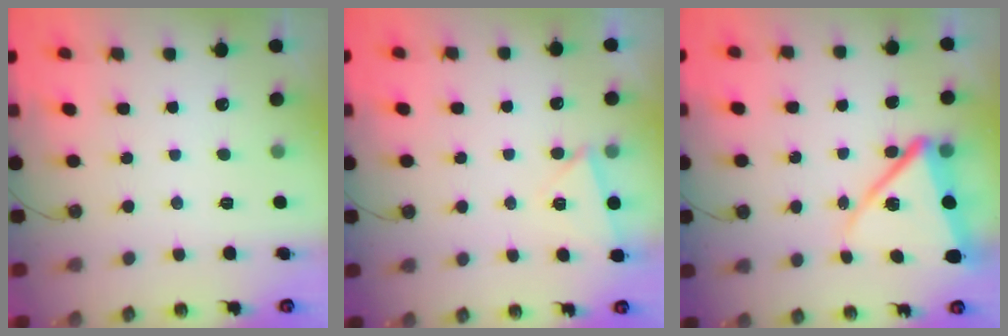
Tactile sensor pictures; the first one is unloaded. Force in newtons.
{"total": 3.6, "press": 2.7, "slide": 2.4}
{"total": 13.8, "press": 13.7, "slide": 1.5}